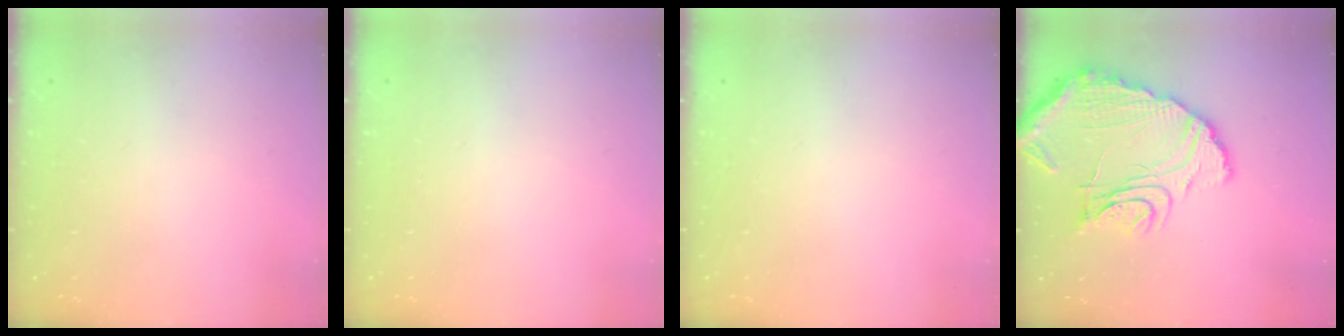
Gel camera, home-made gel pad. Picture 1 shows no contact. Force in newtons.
{"total": 0.0}
{"total": 0.0}
{"total": 15.7, "press": 15.6, "slide": 1.0}